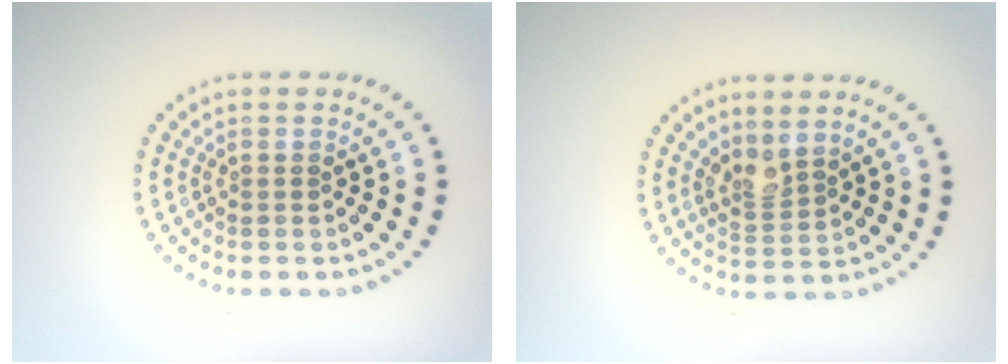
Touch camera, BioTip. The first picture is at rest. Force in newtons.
{"total": 2.1, "press": 1.5, "slide": 1.4}